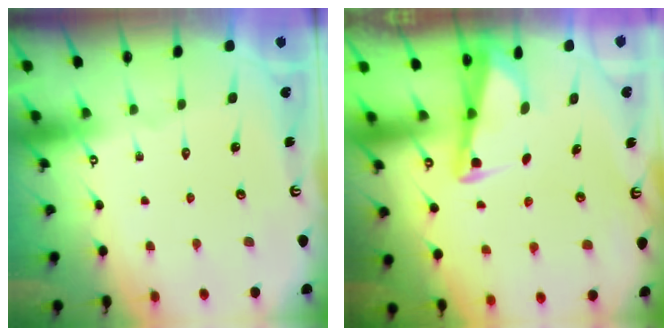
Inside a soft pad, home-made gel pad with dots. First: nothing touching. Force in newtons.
{"total": 2.5, "press": 2.5, "slide": 0.2}